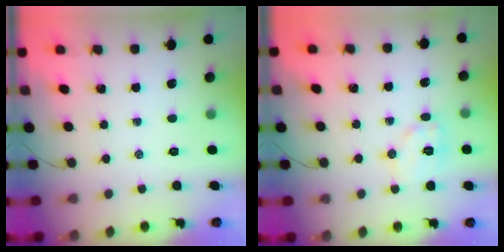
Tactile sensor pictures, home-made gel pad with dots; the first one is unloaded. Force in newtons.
{"total": 7.9, "press": 7.9, "slide": 0.5}